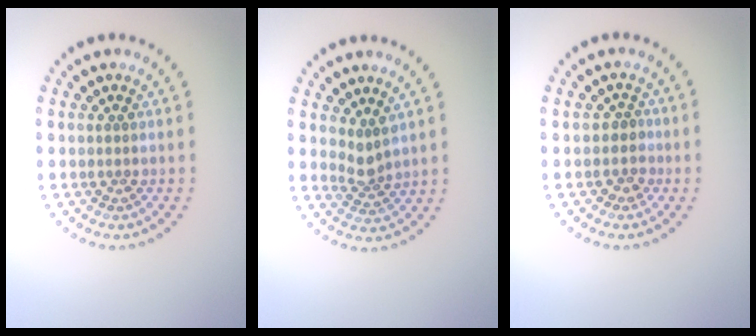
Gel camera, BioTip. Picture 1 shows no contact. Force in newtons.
{"total": 1.9, "press": 1.4, "slide": 1.3}
{"total": 1.6, "press": 1.2, "slide": 1.0}